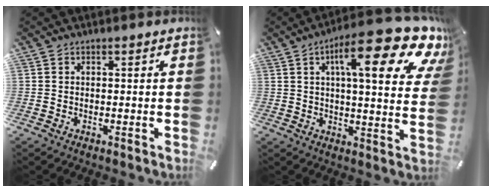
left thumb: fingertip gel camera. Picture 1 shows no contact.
{"total": 21.7, "force": [11.7, 5.3, 17.5], "torque": [-0.262, -0.069, 0.174]}